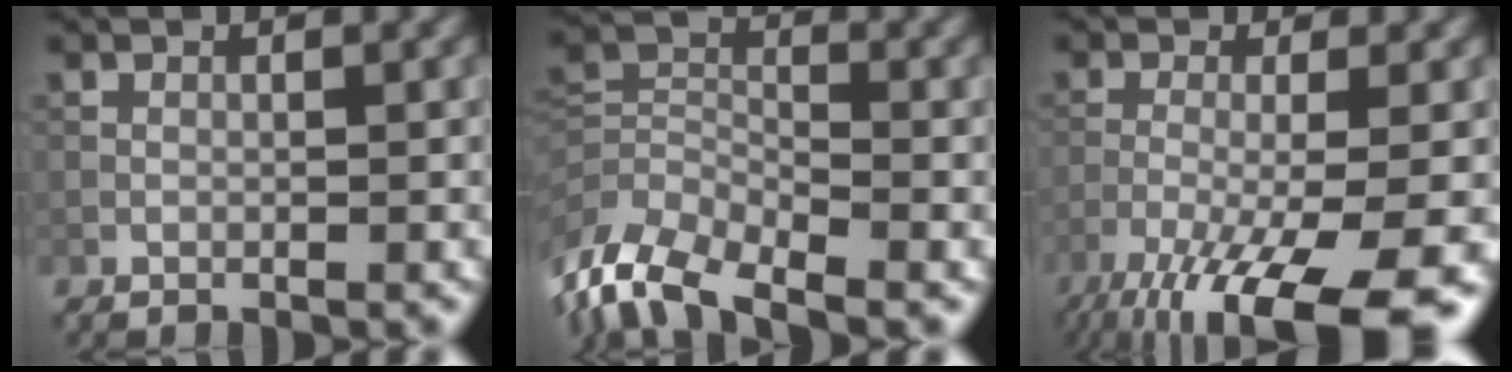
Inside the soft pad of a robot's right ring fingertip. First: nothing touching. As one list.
[{"total": 9.4, "force": [-7.0, 3.8, 5.1], "torque": [-0.109, -0.008, -0.138]}, {"total": 12.4, "force": [-7.8, 2.8, 9.2], "torque": [-0.164, -0.020, -0.121]}]